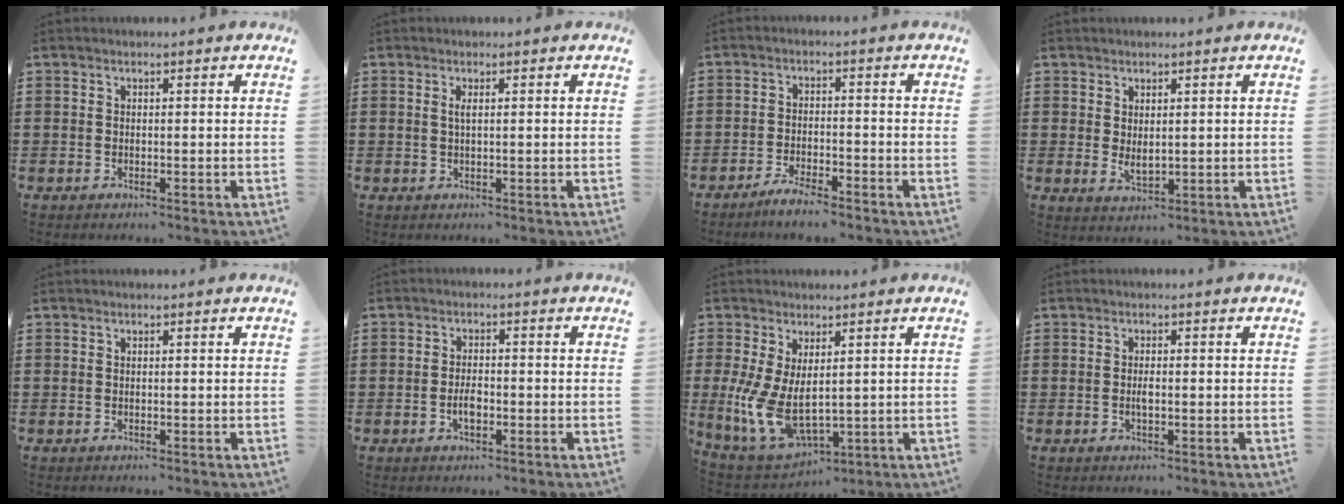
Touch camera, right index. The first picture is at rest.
{"total": 1.2, "force": [0.3, 0.1, 1.1], "torque": [-0.023, 0.002, 0.005]}
{"total": 3.2, "force": [-3.1, 0.2, 0.9], "torque": [-0.026, 0.003, -0.064]}
{"total": 2.1, "force": [0.9, 0.9, 1.7], "torque": [-0.032, 0.001, 0.016]}
{"total": 0.0}
{"total": 2.9, "force": [-0.9, 1.2, 2.4], "torque": [-0.053, 0.001, -0.019]}
{"total": 8.9, "force": [0.0, 4.7, 7.5], "torque": [-0.178, -0.015, 0.005]}
{"total": 1.4, "force": [-0.3, 0.4, 1.3], "torque": [-0.024, 0.000, -0.005]}